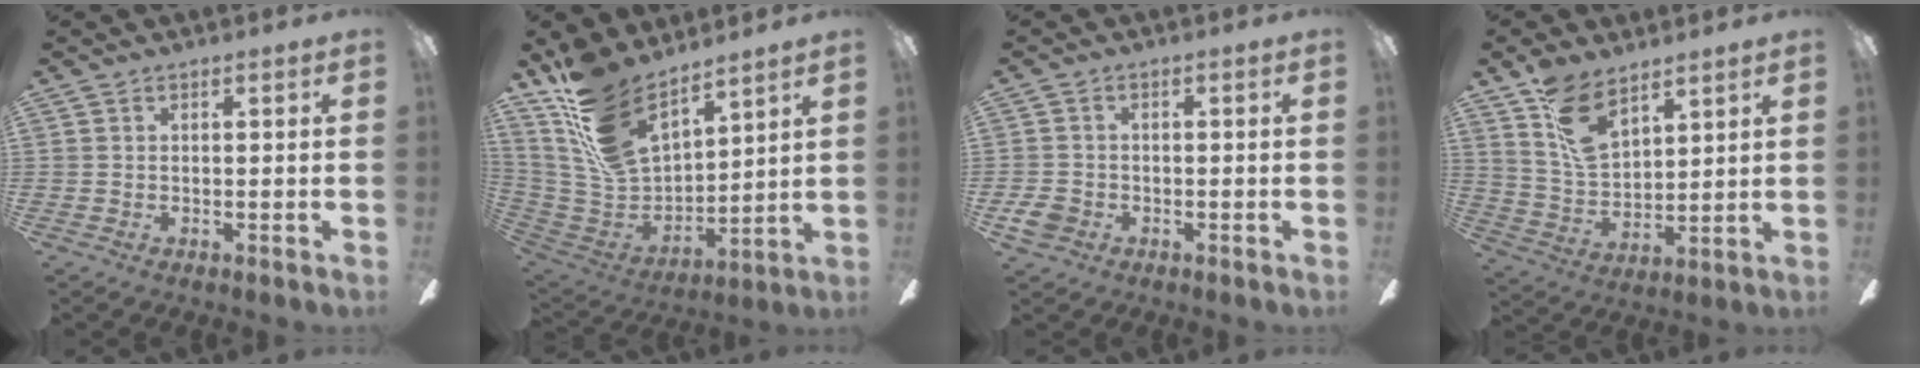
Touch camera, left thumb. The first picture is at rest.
{"total": 18.2, "force": [13.0, 8.4, 9.4], "torque": [-0.220, -0.083, 0.247]}
{"total": 4.0, "force": [-1.6, 3.0, 2.0], "torque": [-0.051, 0.005, -0.031]}
{"total": 11.9, "force": [7.9, 5.9, 6.6], "torque": [-0.125, -0.030, 0.150]}